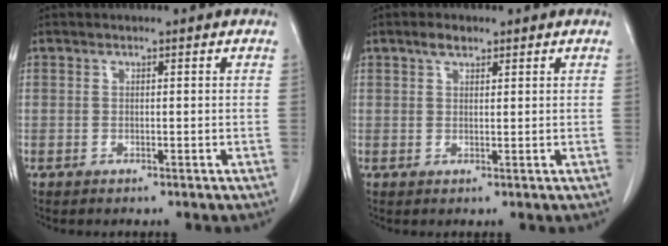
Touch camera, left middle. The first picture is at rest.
{"total": 2.1, "force": [1.5, 0.9, 1.2], "torque": [-0.024, 0.006, 0.026]}